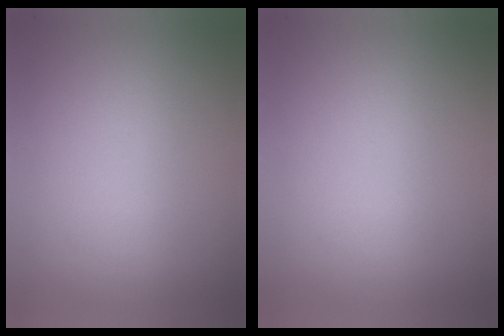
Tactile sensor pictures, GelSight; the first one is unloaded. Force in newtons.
{"total": 0.0}